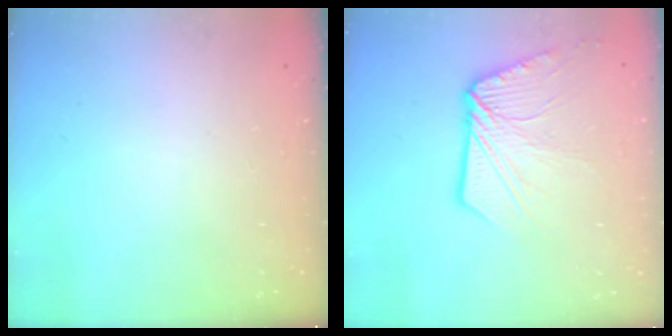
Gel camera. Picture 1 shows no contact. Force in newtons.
{"total": 10.5, "press": 10.5, "slide": 1.2}